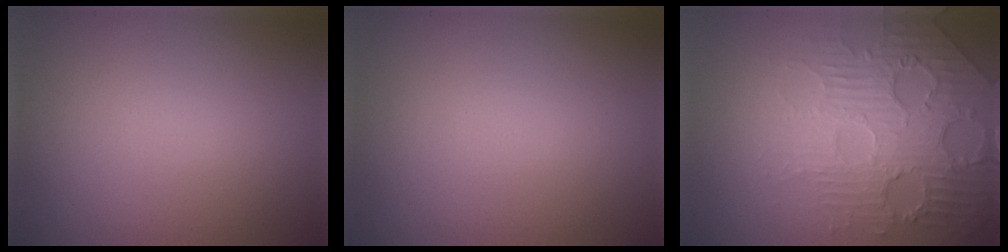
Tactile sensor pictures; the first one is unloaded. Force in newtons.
{"total": 0.0}
{"total": 5.6, "press": 4.7, "slide": 3.0}